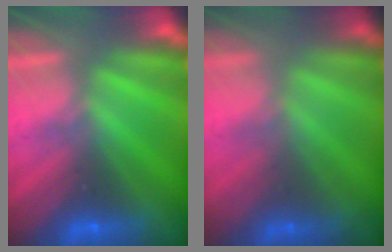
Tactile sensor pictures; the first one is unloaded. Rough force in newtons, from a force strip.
{"total": 1.8}